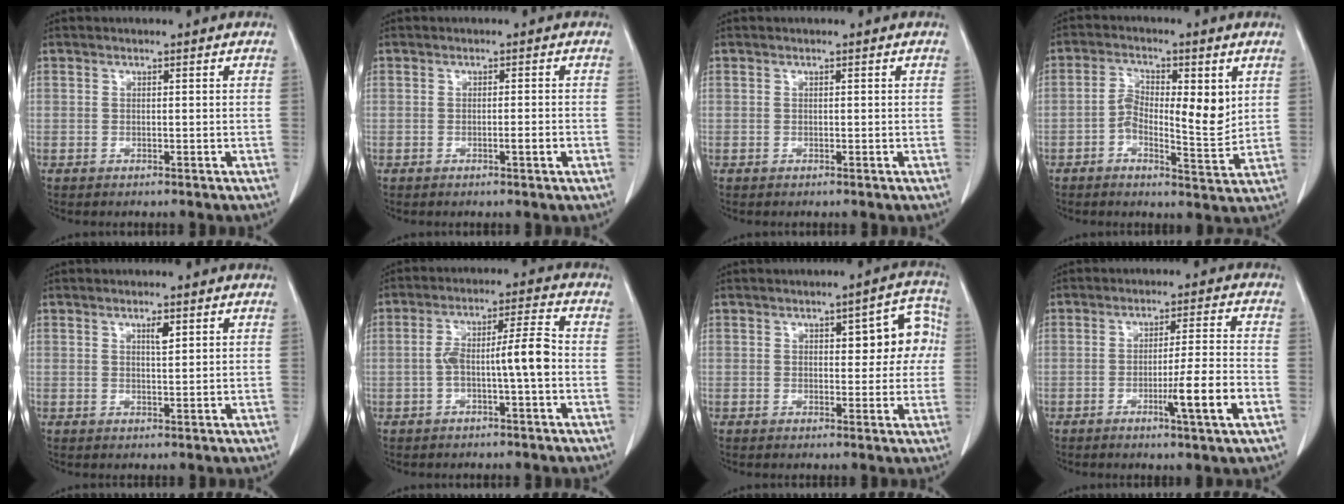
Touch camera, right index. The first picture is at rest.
{"total": 1.7, "force": [-0.7, -0.2, 1.6], "torque": [-0.025, -0.003, -0.011]}
{"total": 0.0}
{"total": 7.9, "force": [0.6, 2.9, 7.3], "torque": [-0.121, 0.009, 0.009]}
{"total": 1.8, "force": [0.9, 0.4, 1.5], "torque": [-0.025, -0.002, 0.016]}
{"total": 7.1, "force": [-1.5, 0.3, 7.0], "torque": [-0.126, 0.025, -0.025]}
{"total": 7.4, "force": [1.4, 3.1, 6.5], "torque": [-0.062, 0.030, 0.014]}
{"total": 10.7, "force": [-3.8, -1.2, 9.9], "torque": [-0.160, -0.015, -0.065]}